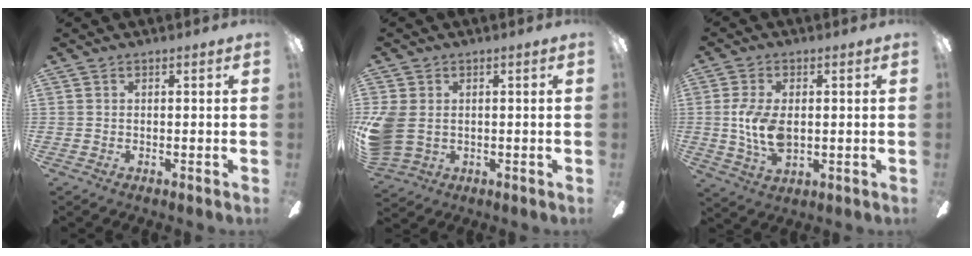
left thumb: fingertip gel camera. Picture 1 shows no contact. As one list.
[{"total": 8.5, "force": [0.4, 6.7, 5.3], "torque": [-0.133, 0.007, 0.013]}, {"total": 10.2, "force": [0.0, 5.7, 8.4], "torque": [-0.193, -0.003, -0.002]}]